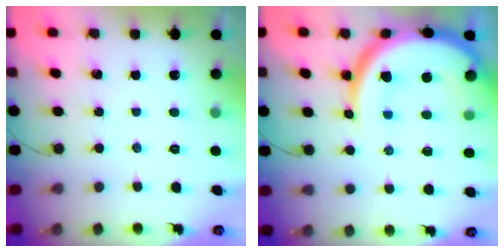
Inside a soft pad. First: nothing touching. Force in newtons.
{"total": 18.7, "press": 18.6, "slide": 1.5}